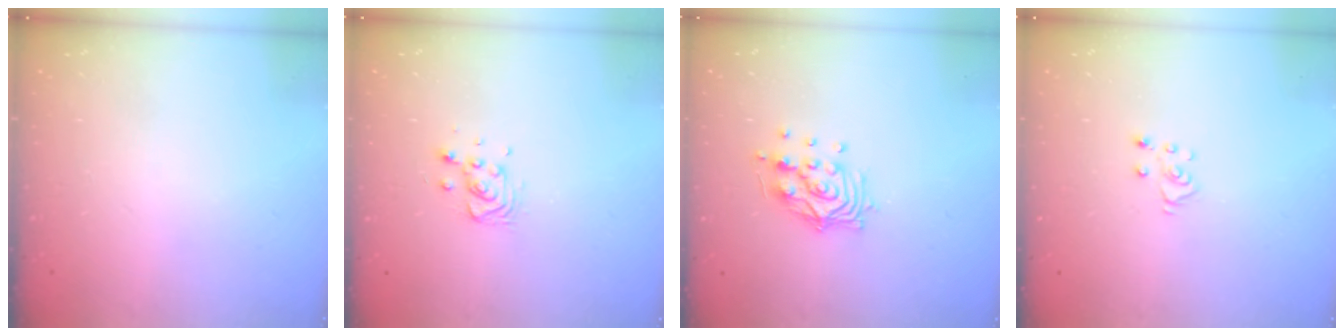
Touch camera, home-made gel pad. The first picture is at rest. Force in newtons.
{"total": 8.3, "press": 8.0, "slide": 2.1}
{"total": 10.8, "press": 10.7, "slide": 1.1}
{"total": 3.6, "press": 3.6, "slide": 0.2}